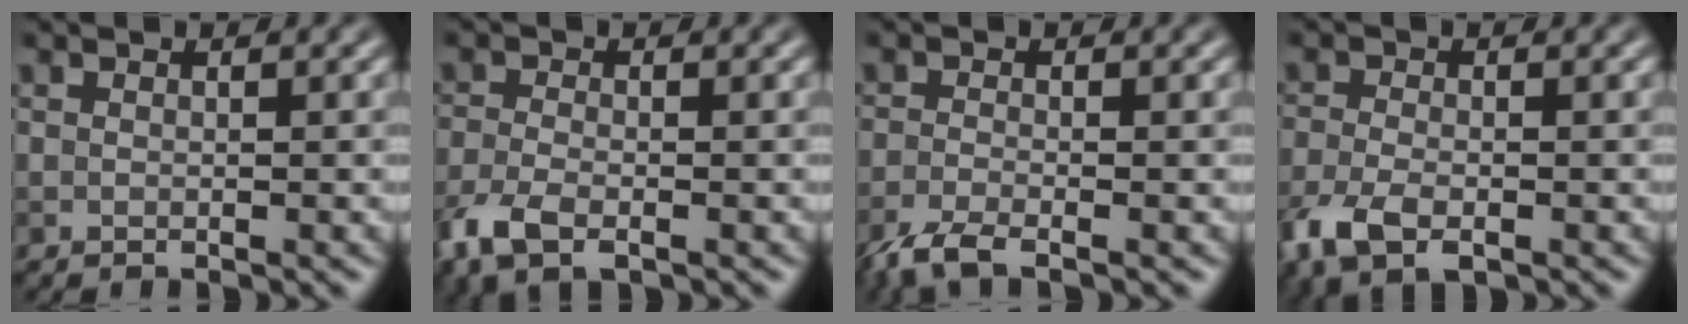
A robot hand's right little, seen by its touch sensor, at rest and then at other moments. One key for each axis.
{"total": 4.4, "fx": -2.5, "fy": 2.0, "fz": 3.0, "tx": -0.072, "ty": -0.011, "tz": -0.058}
{"total": 3.3, "fx": -2.5, "fy": 0.7, "fz": 2.1, "tx": -0.048, "ty": -0.012, "tz": -0.061}
{"total": 5.0, "fx": -2.7, "fy": 2.5, "fz": 3.4, "tx": -0.078, "ty": -0.012, "tz": -0.057}